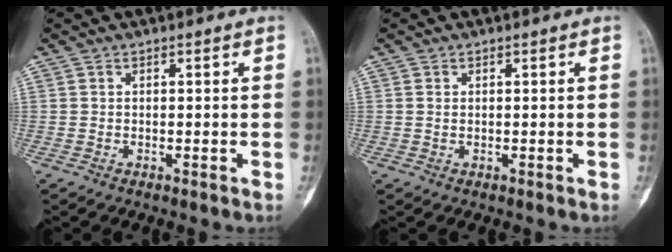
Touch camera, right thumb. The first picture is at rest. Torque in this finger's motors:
{"motor_torque": [-0.17, -0.48, 0.11, 0.26, -0.02]}